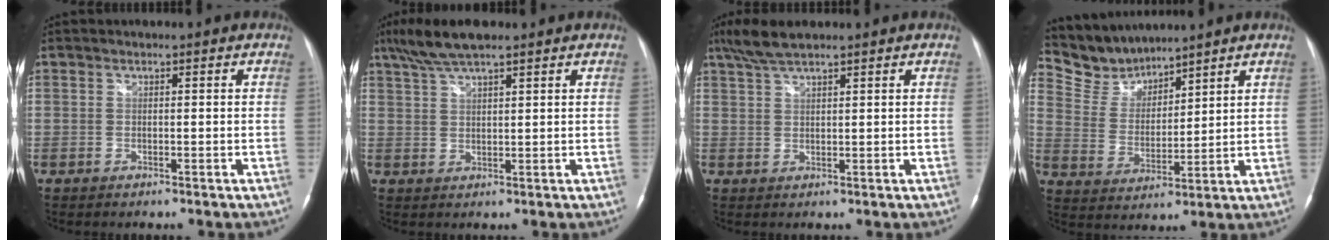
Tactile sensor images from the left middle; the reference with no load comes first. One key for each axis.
{"total": 7.2, "fx": 5.4, "fy": 1.2, "fz": 4.6, "tx": -0.093, "ty": 0.023, "tz": 0.098}
{"total": 4.8, "fx": 3.9, "fy": 0.7, "fz": 2.8, "tx": -0.065, "ty": 0.016, "tz": 0.077}
{"total": 4.0, "fx": 3.7, "fy": 1.3, "fz": -0.7, "tx": 0.013, "ty": 0.008, "tz": 0.079}